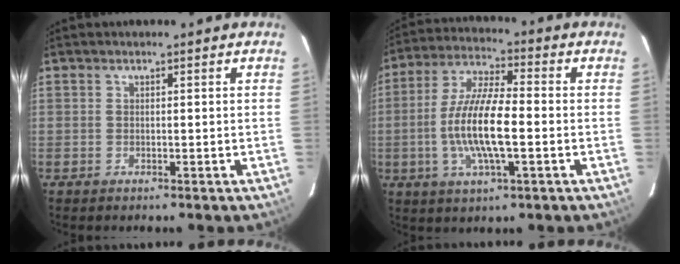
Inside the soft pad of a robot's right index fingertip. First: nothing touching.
{"total": 13.0, "force": [-2.3, 3.3, 12.4], "torque": [-0.251, -0.001, -0.046]}